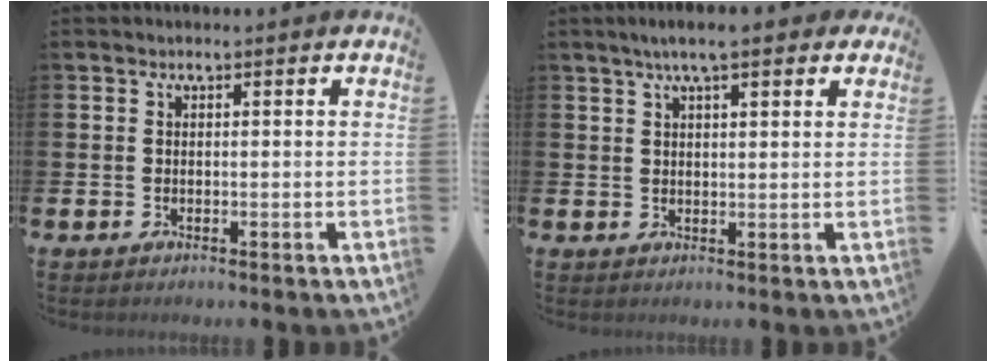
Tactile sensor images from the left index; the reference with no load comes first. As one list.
[{"total": 5.0, "force": [3.8, 1.1, 3.1], "torque": [-0.056, -0.002, 0.064]}]